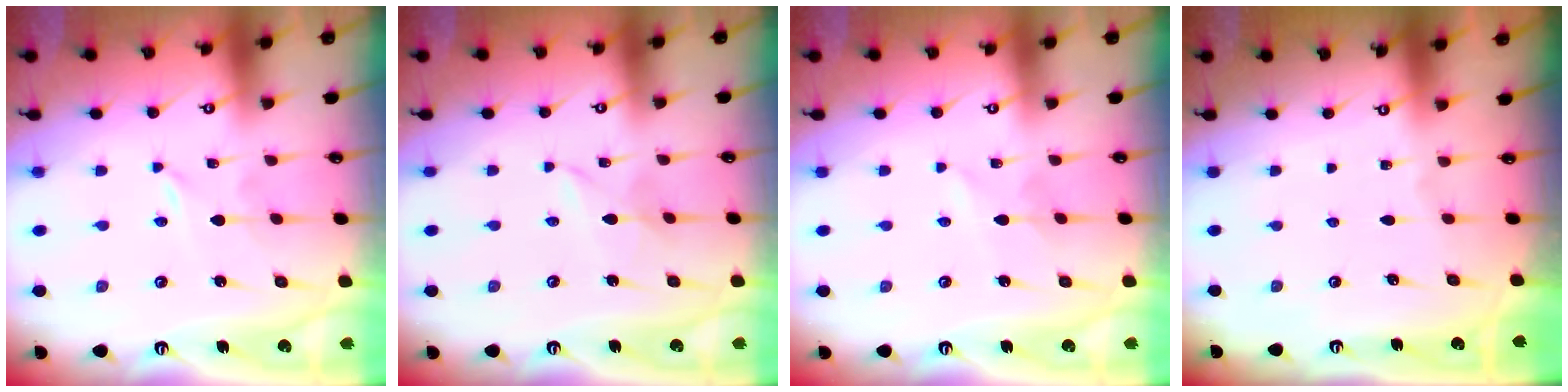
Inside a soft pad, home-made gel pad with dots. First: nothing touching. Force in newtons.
{"total": 1.7, "press": 1.6, "slide": 0.2}
{"total": 1.5, "press": 1.5, "slide": 0.1}
{"total": 0.0}